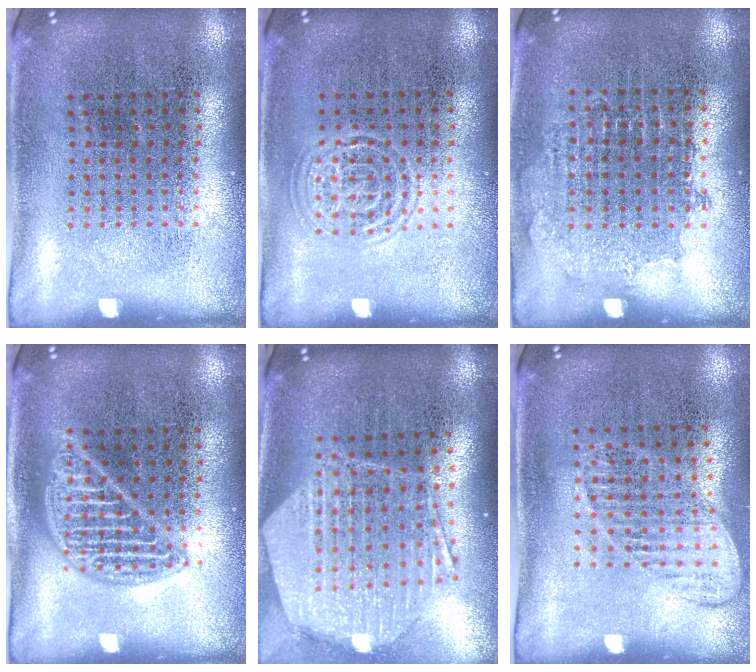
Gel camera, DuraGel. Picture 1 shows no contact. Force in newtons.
{"total": 1.4, "press": 1.3, "slide": 0.2}
{"total": 0.8, "press": 0.8, "slide": 0.4}
{"total": 2.1, "press": 2.1, "slide": 0.3}
{"total": 2.3, "press": 1.9, "slide": 1.3}
{"total": 1.1, "press": 1.1, "slide": 0.2}